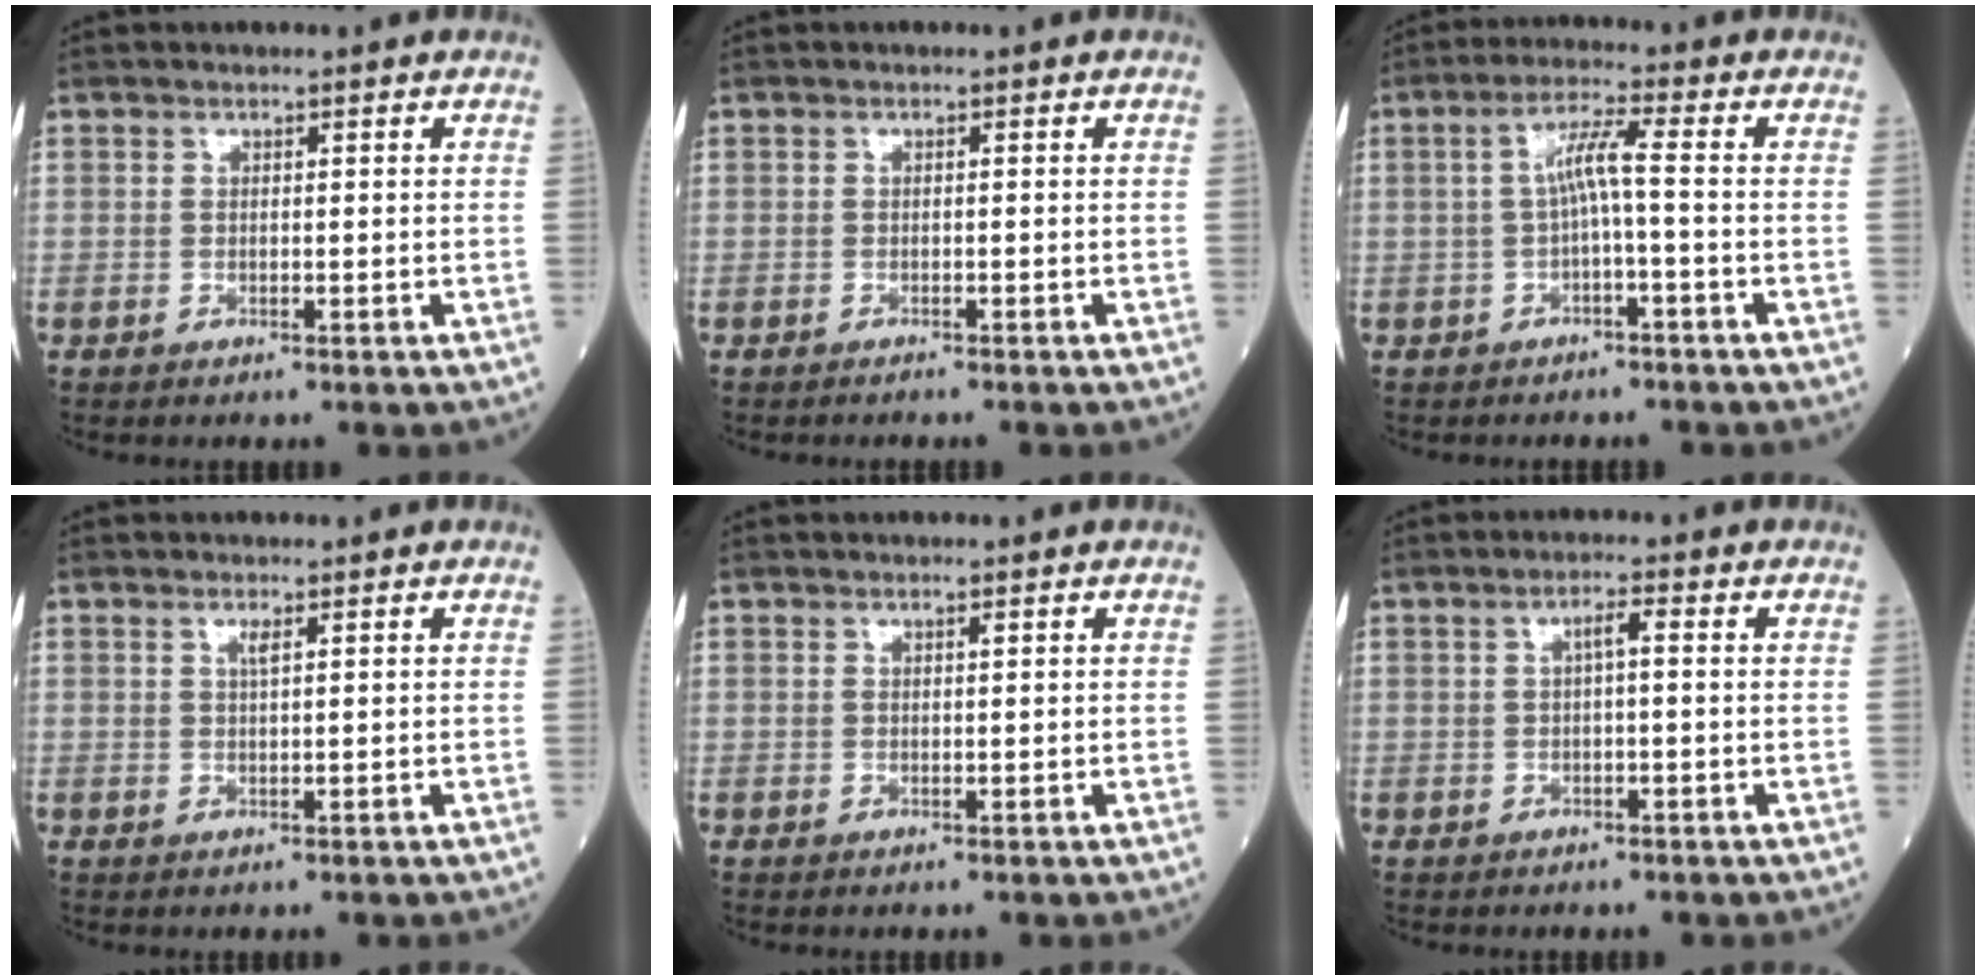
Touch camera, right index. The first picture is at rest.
{"total": 0.9, "force": [-0.8, -0.1, 0.3], "torque": [-0.008, -0.001, -0.013]}
{"total": 4.6, "force": [-0.4, -0.1, 4.6], "torque": [-0.086, 0.020, -0.006]}
{"total": 1.1, "force": [0.5, 0.0, 1.0], "torque": [-0.022, -0.001, 0.010]}
{"total": 0.5, "force": [0.2, 0.0, 0.5], "torque": [-0.007, 0.001, 0.004]}
{"total": 2.2, "force": [0.3, 0.2, 2.2], "torque": [-0.037, 0.004, 0.004]}